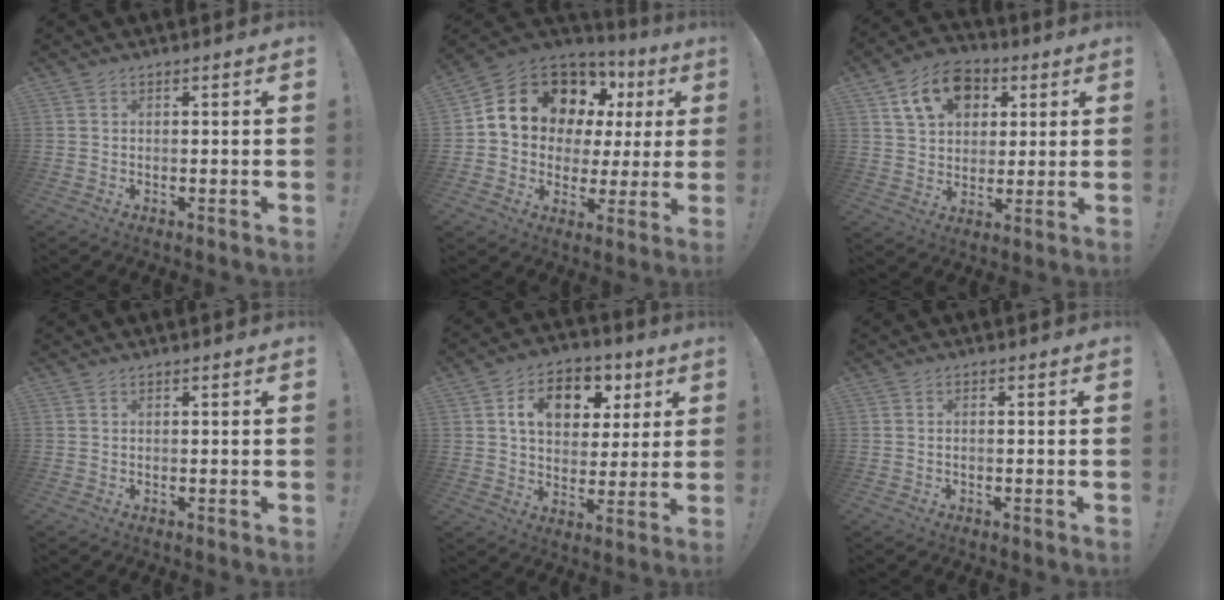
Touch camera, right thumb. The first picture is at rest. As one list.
[{"total": 14.2, "force": [7.7, 9.9, 6.7], "torque": [-0.111, -0.053, 0.155]}, {"total": 14.1, "force": [6.0, 10.4, 7.3], "torque": [-0.112, -0.012, 0.116]}, {"total": 0.0}, {"total": 13.4, "force": [5.2, 9.5, 7.8], "torque": [-0.118, -0.012, 0.096]}, {"total": 0.5, "force": [-0.4, 0.0, 0.4], "torque": [-0.006, 0.000, -0.006]}]